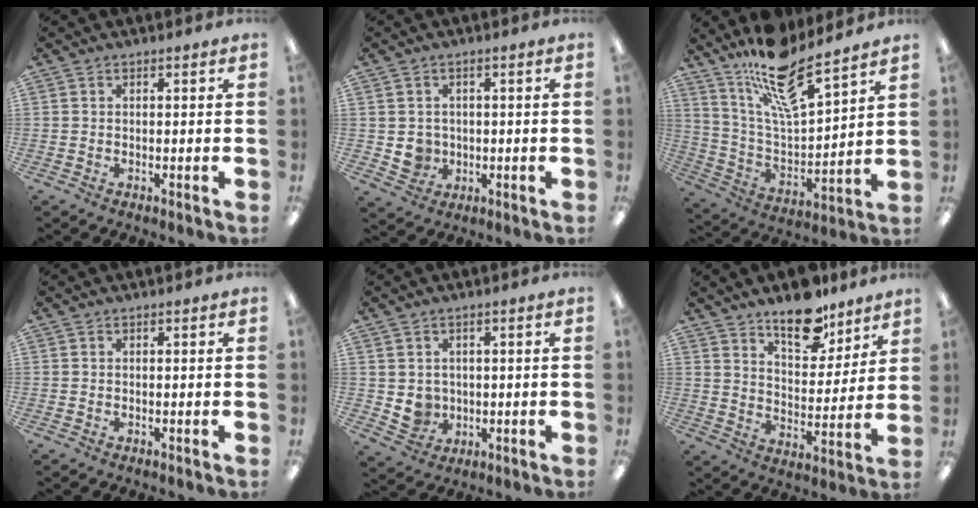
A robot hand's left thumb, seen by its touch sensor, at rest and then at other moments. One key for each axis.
{"total": 4.3, "fx": 0.3, "fy": 4.2, "fz": 1.1, "tx": -0.011, "ty": 0.004, "tz": 0.007}
{"total": 16.3, "fx": 12.8, "fy": 4.4, "fz": 9.2, "tx": -0.166, "ty": -0.085, "tz": 0.219}
{"total": 0.0}
{"total": 4.6, "fx": 1.3, "fy": 4.3, "fz": 1.0, "tx": -0.013, "ty": -0.002, "tz": 0.027}
{"total": 13.0, "fx": 10.5, "fy": 5.5, "fz": 5.3, "tx": -0.058, "ty": -0.073, "tz": 0.186}